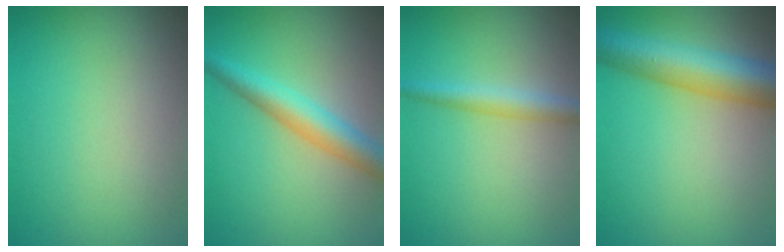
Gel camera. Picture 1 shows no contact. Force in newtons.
{"total": 4.2, "press": 4.2, "slide": 0.1}
{"total": 2.4, "press": 2.4, "slide": 0.1}
{"total": 7.5, "press": 7.5, "slide": 0.2}